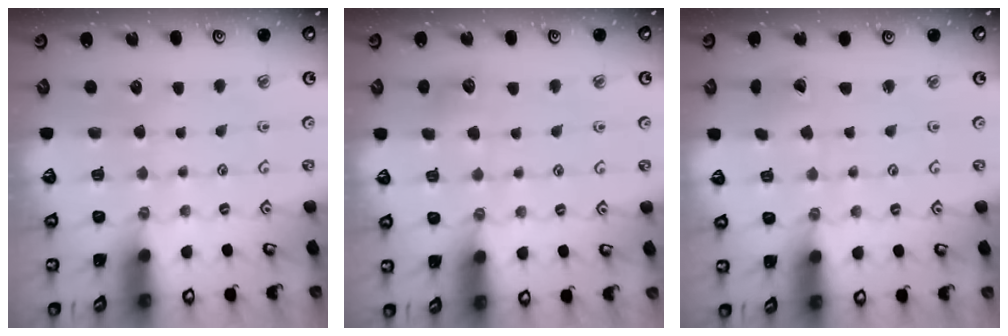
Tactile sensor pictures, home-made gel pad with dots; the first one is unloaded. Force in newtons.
{"total": 5.8, "press": 5.8, "slide": 0.9}
{"total": 1.5, "press": 1.5, "slide": 0.1}